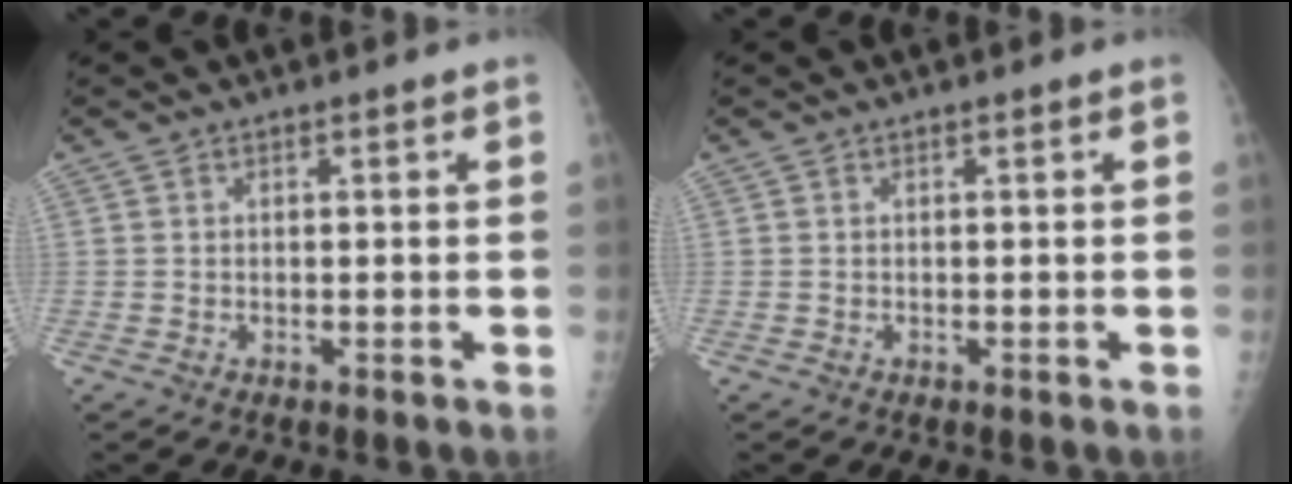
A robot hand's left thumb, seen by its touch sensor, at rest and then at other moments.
{"total": 0.0}